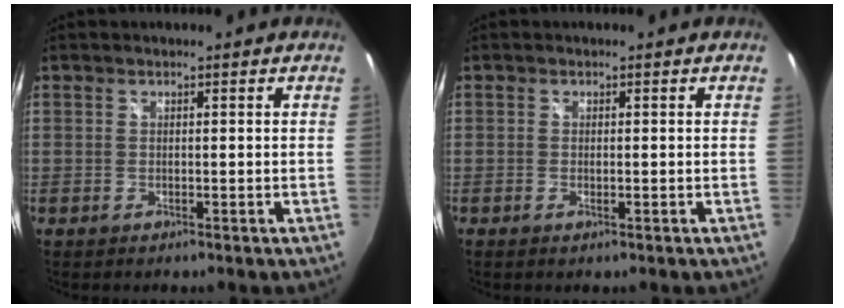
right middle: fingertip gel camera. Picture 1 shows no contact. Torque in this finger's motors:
{"motor_torque": [-0.04, 0.00, 0.02, -0.01]}